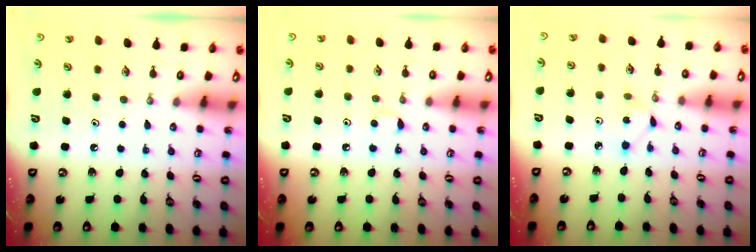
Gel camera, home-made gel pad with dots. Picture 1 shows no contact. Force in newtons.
{"total": 3.7, "press": 3.6, "slide": 0.5}
{"total": 2.8, "press": 2.8, "slide": 0.1}